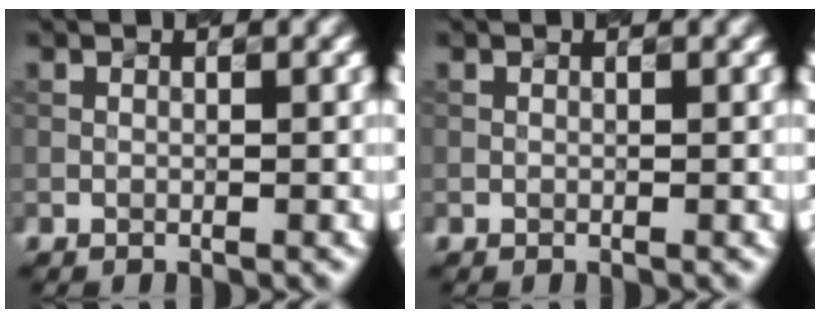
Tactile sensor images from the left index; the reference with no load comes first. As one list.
[{"total": 0.0}]